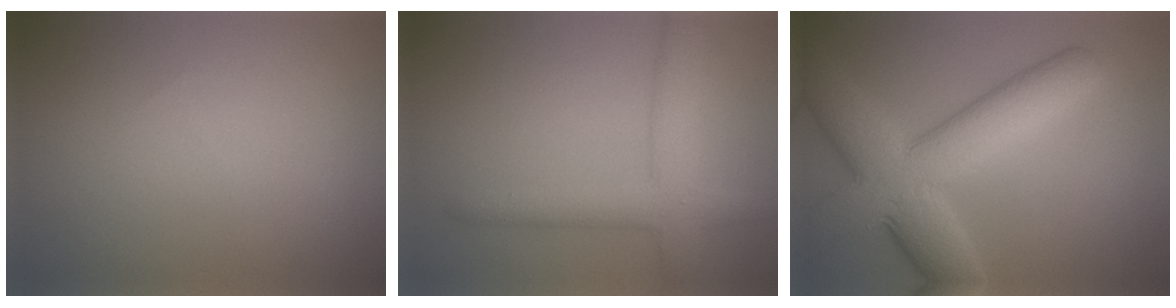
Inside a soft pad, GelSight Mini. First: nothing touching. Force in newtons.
{"total": 4.5, "press": 4.5, "slide": 0.2}
{"total": 10.0, "press": 10.0, "slide": 0.3}